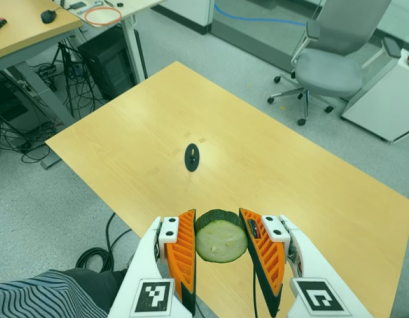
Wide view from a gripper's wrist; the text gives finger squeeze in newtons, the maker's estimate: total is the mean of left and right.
{"total": 11.6, "left": 10.1, "right": 13.1}